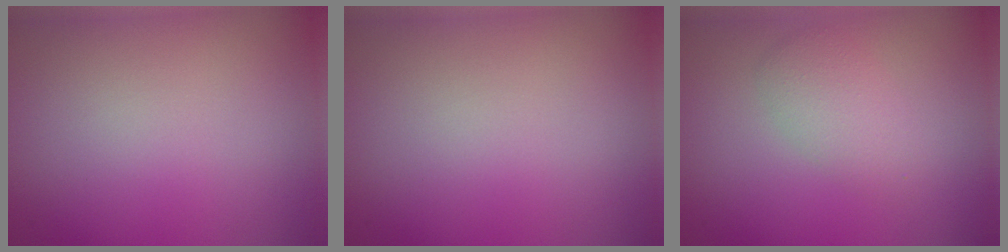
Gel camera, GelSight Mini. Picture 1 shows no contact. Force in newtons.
{"total": 0.0}
{"total": 2.5, "press": 2.5, "slide": 0.1}